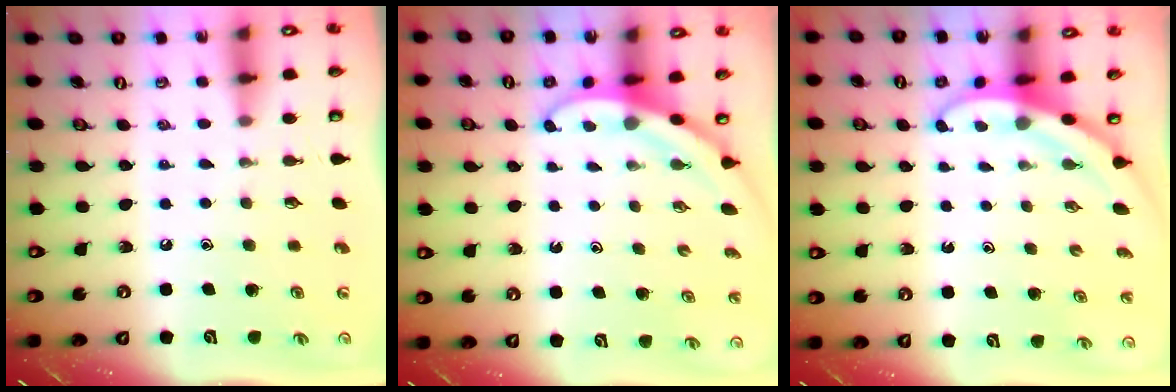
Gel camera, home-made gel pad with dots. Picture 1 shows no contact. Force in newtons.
{"total": 3.4, "press": 3.4, "slide": 0.1}
{"total": 3.2, "press": 3.2, "slide": 0.2}